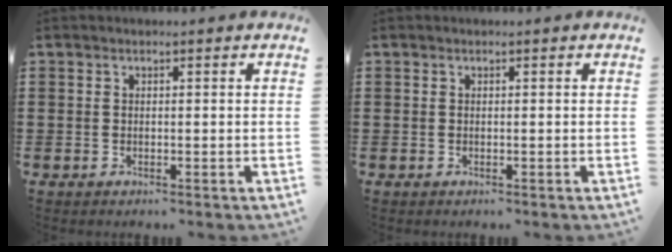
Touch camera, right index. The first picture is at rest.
{"total": 0.0}